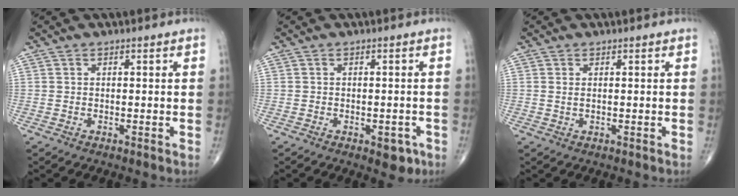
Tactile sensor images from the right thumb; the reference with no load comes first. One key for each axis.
{"total": 3.5, "fx": -1.7, "fy": 1.8, "fz": 2.5, "tx": -0.013, "ty": 0.006, "tz": -0.017}
{"total": 0.7, "fx": 0.2, "fy": 0.2, "fz": 0.6, "tx": -0.012, "ty": -0.002, "tz": 0.007}